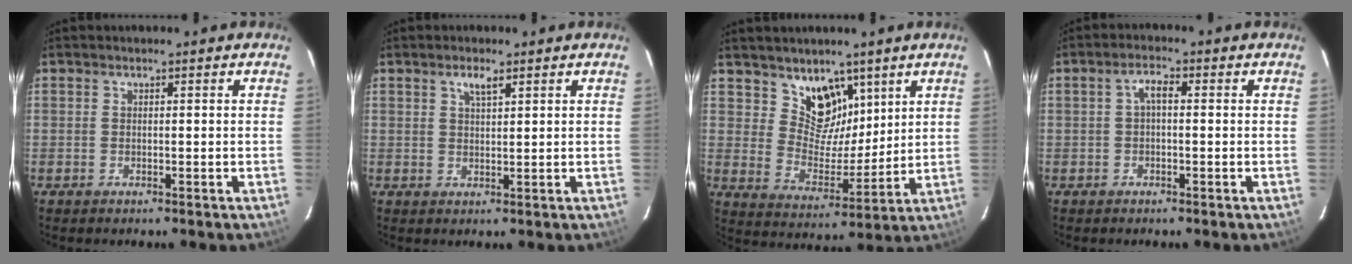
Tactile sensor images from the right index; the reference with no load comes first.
{"total": 2.4, "force": [1.5, 0.8, 1.7], "torque": [-0.030, 0.004, 0.028]}
{"total": 9.4, "force": [6.3, 6.2, 3.1], "torque": [-0.042, -0.010, 0.121]}
{"total": 2.3, "force": [-0.1, 1.0, 2.1], "torque": [-0.044, 0.011, -0.001]}